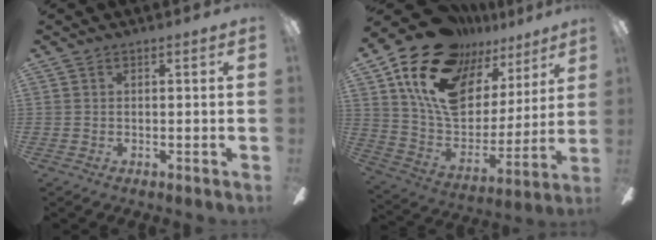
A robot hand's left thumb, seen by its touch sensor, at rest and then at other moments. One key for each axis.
{"total": 21.6, "fx": 13.4, "fy": 12.7, "fz": 11.3, "tx": -0.215, "ty": -0.074, "tz": 0.246}